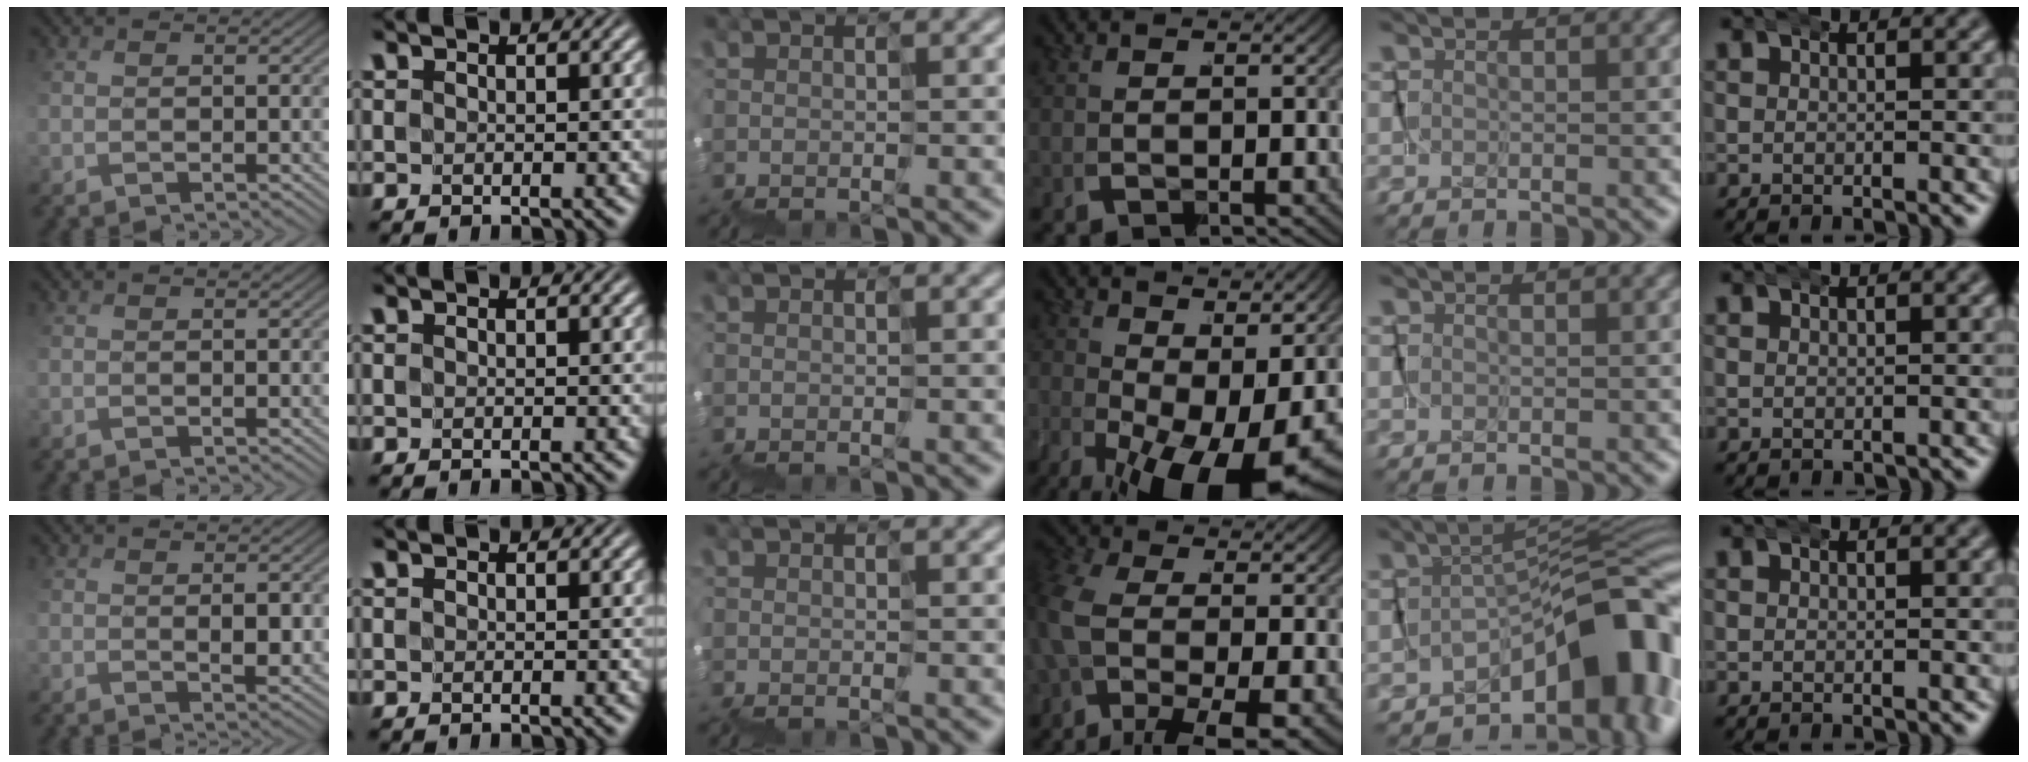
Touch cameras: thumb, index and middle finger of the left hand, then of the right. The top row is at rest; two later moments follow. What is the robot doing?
{"motion": "wrap", "object": "ethernet cable"}